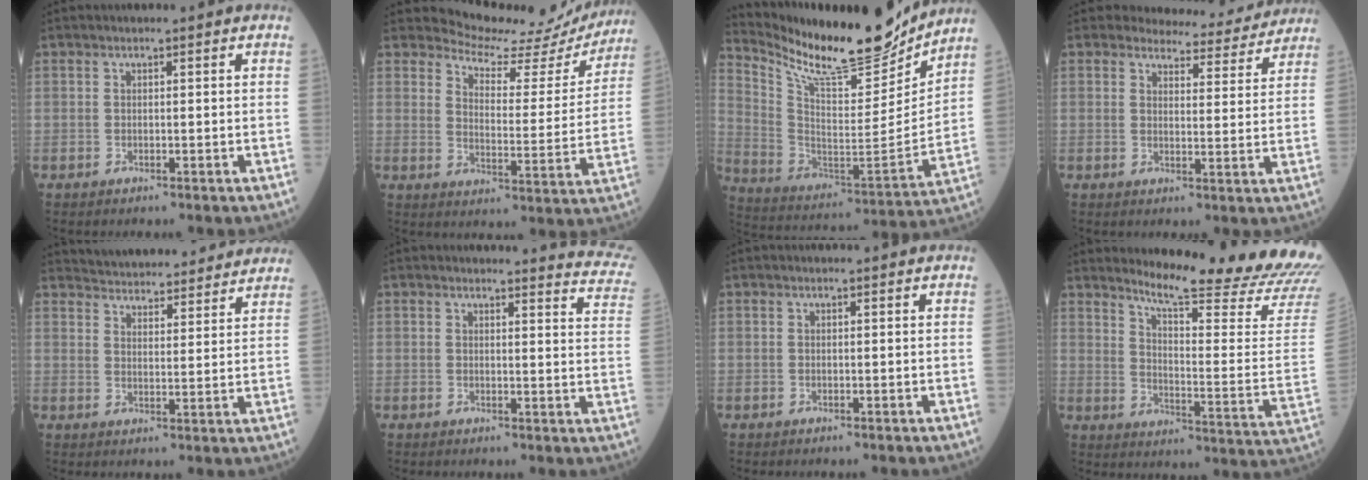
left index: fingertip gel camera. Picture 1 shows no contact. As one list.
[{"total": 13.7, "force": [13.4, 2.6, 0.2], "torque": [0.003, -0.061, 0.153]}, {"total": 19.3, "force": [16.9, 3.5, 8.8], "torque": [-0.173, -0.040, 0.283]}, {"total": 8.5, "force": [8.1, 2.4, 0.3], "torque": [0.013, -0.022, 0.081]}, {"total": 19.5, "force": [18.6, 3.4, 5.0], "torque": [-0.070, 0.000, 0.239]}, {"total": 9.4, "force": [9.4, 0.6, 0.7], "torque": [0.023, -0.085, 0.063]}, {"total": 0.5, "force": [0.5, 0.1, 0.0], "torque": [-0.006, 0.001, 0.000]}, {"total": 21.2, "force": [19.6, -1.2, 8.0], "torque": [-0.129, -0.142, 0.241]}]